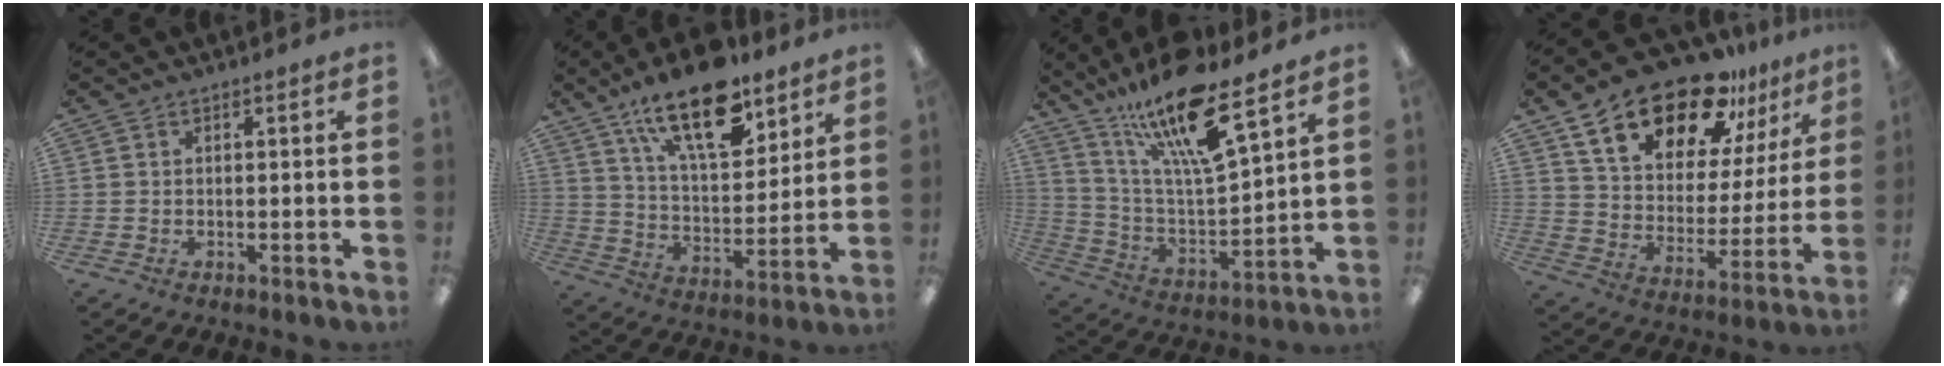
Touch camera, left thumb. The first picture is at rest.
{"total": 19.6, "force": [13.2, 8.5, 11.8], "torque": [-0.191, -0.067, 0.225]}
{"total": 19.1, "force": [13.5, 4.8, 12.6], "torque": [-0.231, -0.078, 0.227]}
{"total": 21.4, "force": [15.2, 10.2, 11.2], "torque": [-0.186, -0.090, 0.266]}